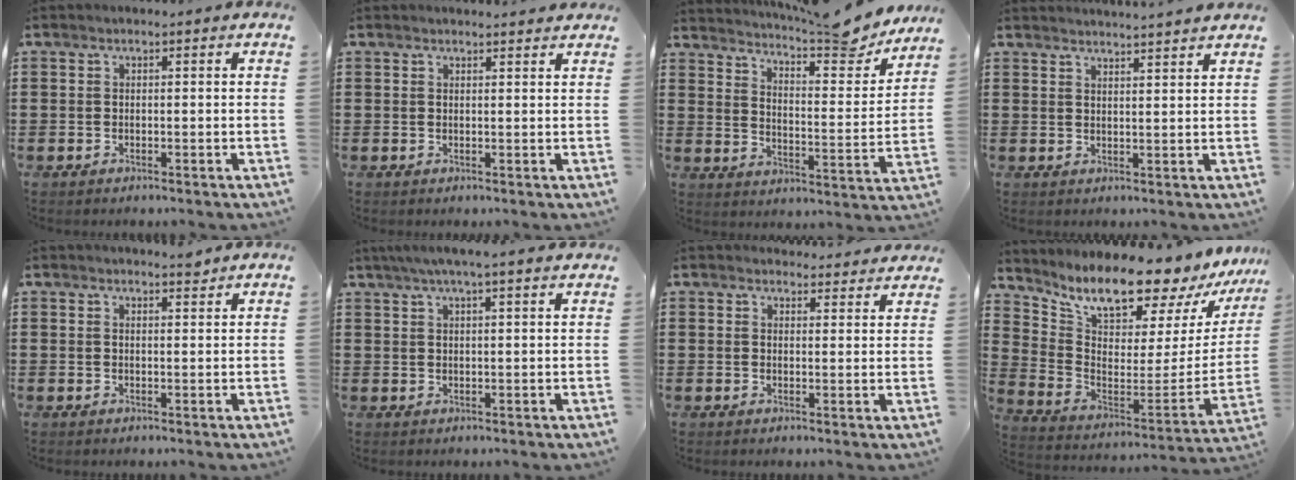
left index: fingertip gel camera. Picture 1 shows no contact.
{"total": 1.3, "force": [1.3, -0.1, 0.2], "torque": [-0.005, -0.001, 0.025]}
{"total": 8.6, "force": [7.9, 0.5, 3.2], "torque": [-0.054, -0.061, 0.129]}
{"total": 2.6, "force": [2.5, -0.7, 0.0], "torque": [-0.007, -0.011, 0.046]}
{"total": 2.2, "force": [2.1, 0.2, 0.6], "torque": [-0.008, -0.003, 0.037]}
{"total": 3.7, "force": [2.9, -0.2, 2.3], "torque": [-0.052, 0.001, 0.051]}
{"total": 3.1, "force": [3.0, 0.5, 0.1], "torque": [-0.002, -0.014, 0.056]}
{"total": 11.9, "force": [10.8, 2.6, 4.3], "torque": [-0.099, -0.100, 0.180]}